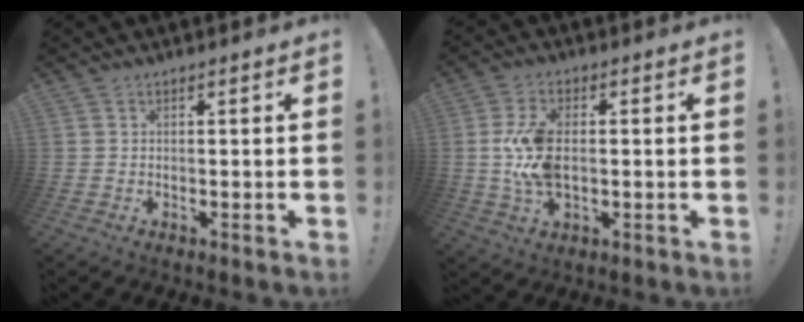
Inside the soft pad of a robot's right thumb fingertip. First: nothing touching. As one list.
[{"total": 10.7, "force": [-0.1, 6.2, 8.7], "torque": [-0.159, -0.005, -0.001]}]